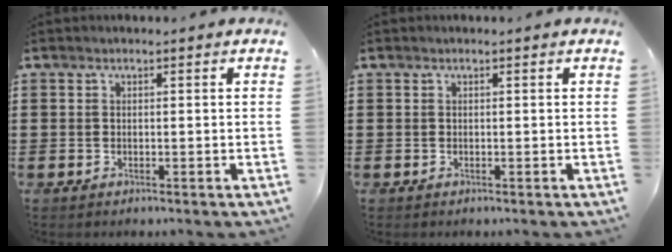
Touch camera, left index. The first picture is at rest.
{"total": 0.0}